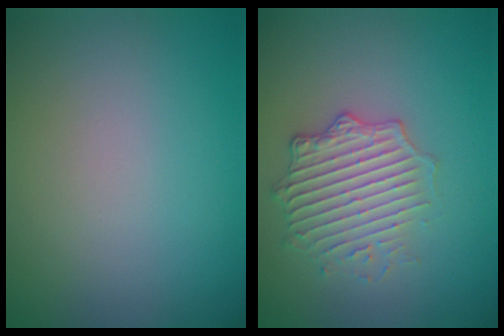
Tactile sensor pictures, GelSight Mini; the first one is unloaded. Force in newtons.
{"total": 3.6, "press": 3.3, "slide": 1.6}